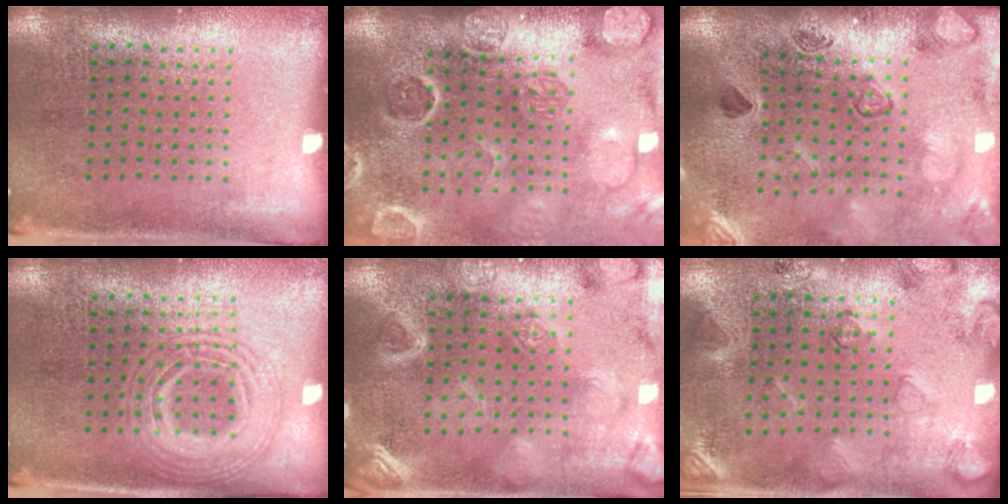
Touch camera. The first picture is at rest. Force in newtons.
{"total": 4.2, "press": 3.6, "slide": 2.2}
{"total": 2.5, "press": 2.4, "slide": 0.8}
{"total": 2.8, "press": 2.8, "slide": 0.3}
{"total": 3.1, "press": 3.1, "slide": 0.2}
{"total": 2.1, "press": 1.8, "slide": 1.2}